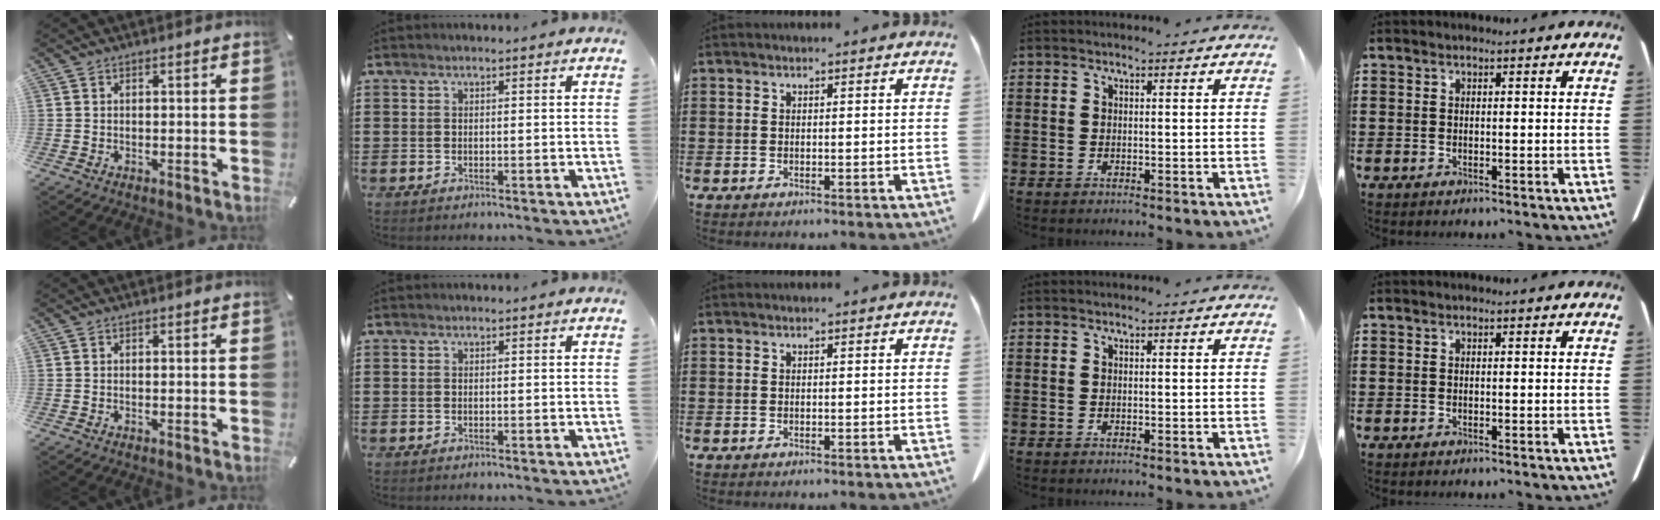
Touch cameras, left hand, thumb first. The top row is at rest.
{}